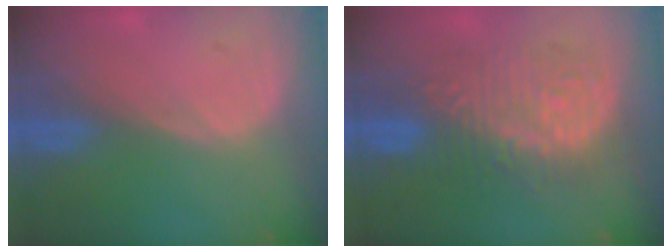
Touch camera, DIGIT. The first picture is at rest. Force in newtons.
{"total": 9.9, "press": 9.9, "slide": 0.5}